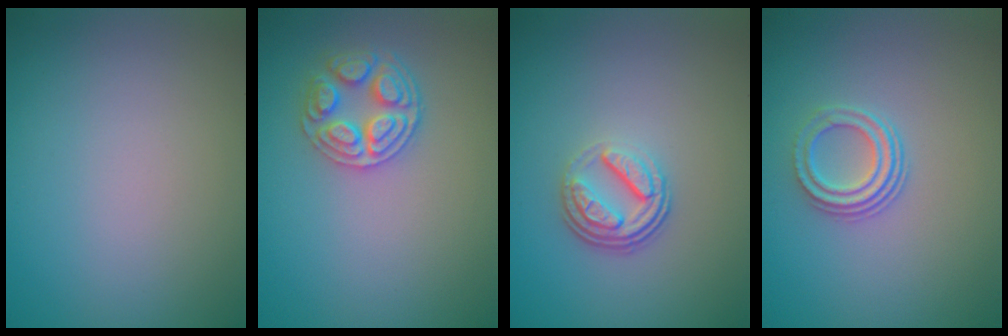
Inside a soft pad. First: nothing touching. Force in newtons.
{"total": 3.5, "press": 3.3, "slide": 1.1}
{"total": 3.7, "press": 2.6, "slide": 2.6}
{"total": 2.8, "press": 2.2, "slide": 1.8}